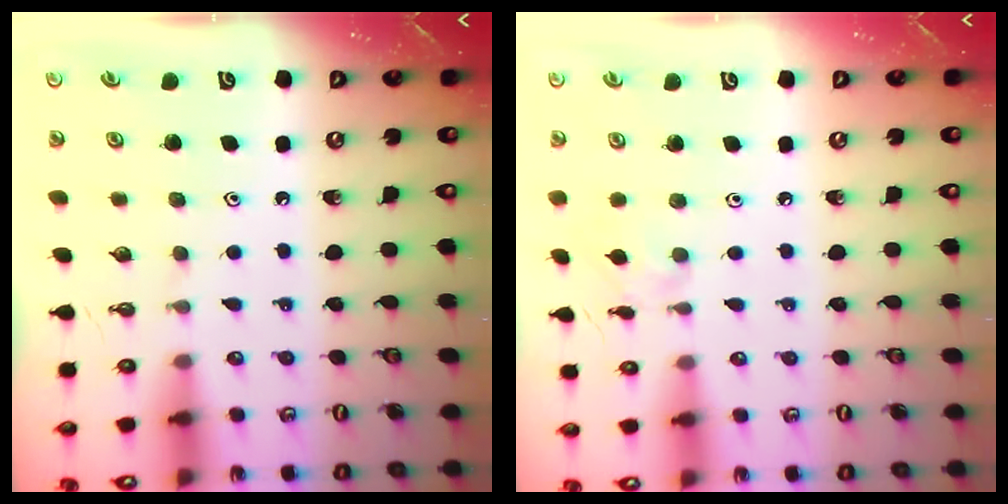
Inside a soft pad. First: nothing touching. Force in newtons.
{"total": 1.9, "press": 1.9, "slide": 0.5}